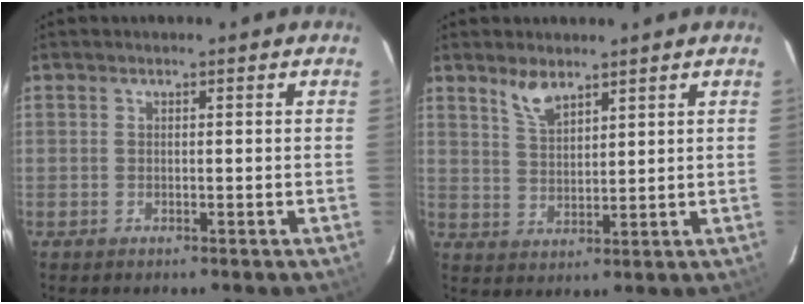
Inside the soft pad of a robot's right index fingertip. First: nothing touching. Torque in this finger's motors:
{"motor_torque": [0.49, 0.41, 0.03, 0.02]}